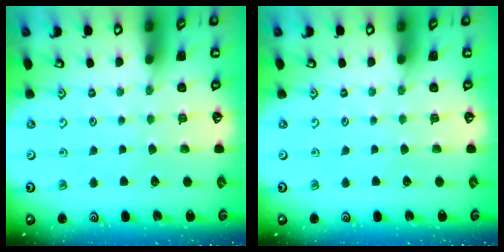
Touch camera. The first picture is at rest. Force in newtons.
{"total": 0.0}